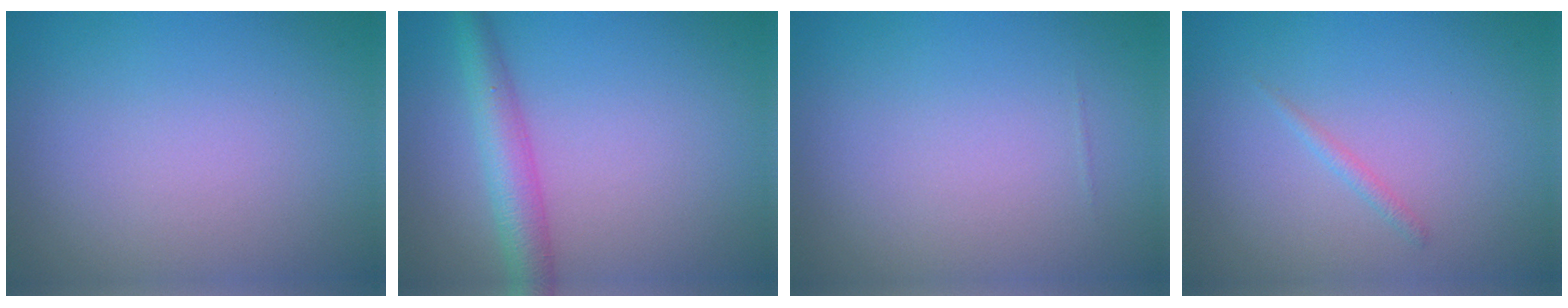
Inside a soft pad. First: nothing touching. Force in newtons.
{"total": 4.0, "press": 4.0, "slide": 0.1}
{"total": 0.0}
{"total": 0.7, "press": 0.7, "slide": 0.0}